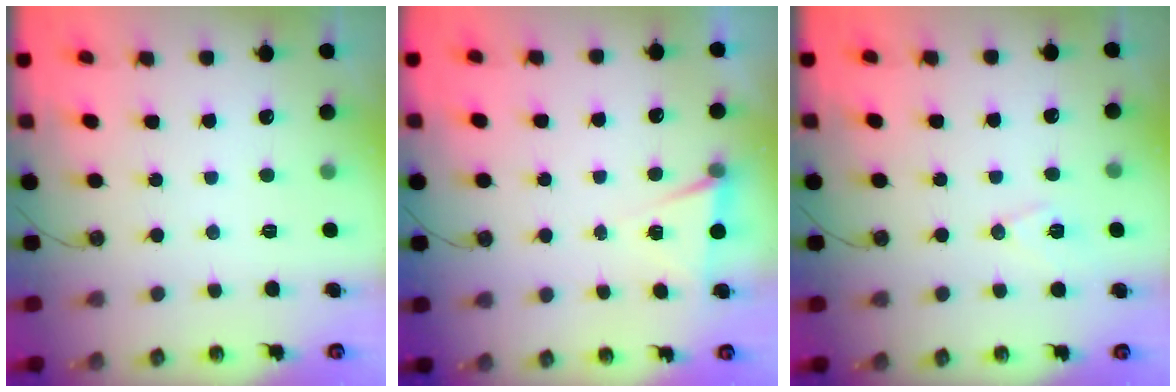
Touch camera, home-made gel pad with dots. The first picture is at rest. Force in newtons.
{"total": 5.4, "press": 3.2, "slide": 4.3}
{"total": 7.6, "press": 6.6, "slide": 3.7}